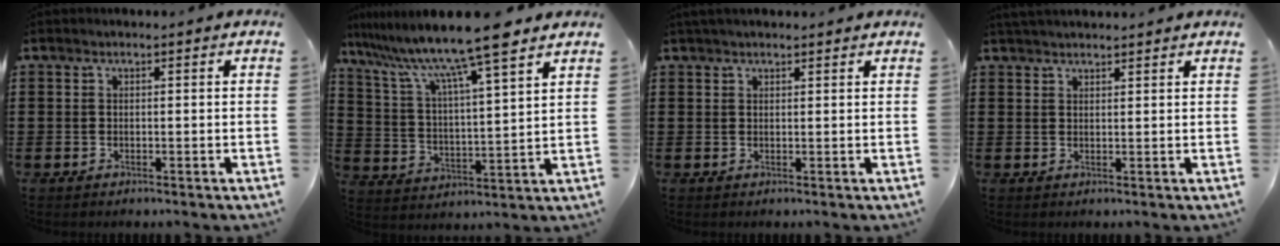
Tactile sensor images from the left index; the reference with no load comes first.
{"total": 10.7, "force": [9.1, -0.4, 5.7], "torque": [-0.146, -0.054, 0.146]}
{"total": 1.4, "force": [1.3, 0.3, 0.4], "torque": [-0.010, 0.002, 0.025]}
{"total": 2.0, "force": [1.9, 0.2, 0.2], "torque": [-0.009, 0.001, 0.038]}